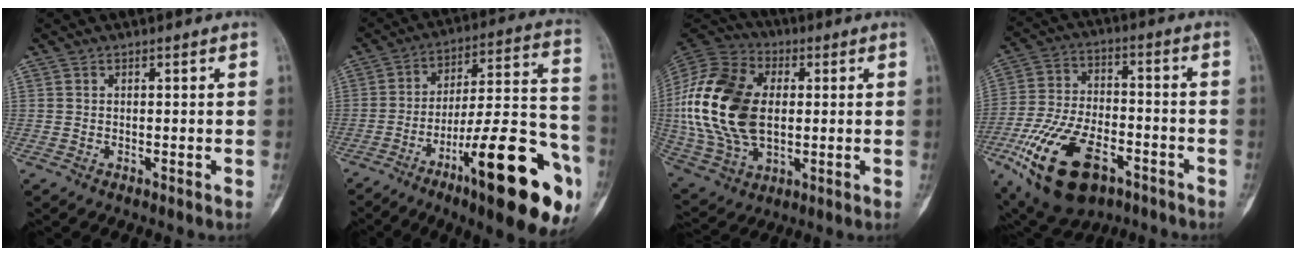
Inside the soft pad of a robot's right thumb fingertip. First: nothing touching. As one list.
[{"total": 26.5, "force": [-12.4, 6.5, 22.6], "torque": [-0.279, 0.072, -0.180]}, {"total": 23.3, "force": [1.3, 14.9, 17.8], "torque": [-0.359, -0.002, 0.028]}, {"total": 20.3, "force": [-9.6, 10.6, 14.4], "torque": [-0.277, 0.035, -0.157]}]